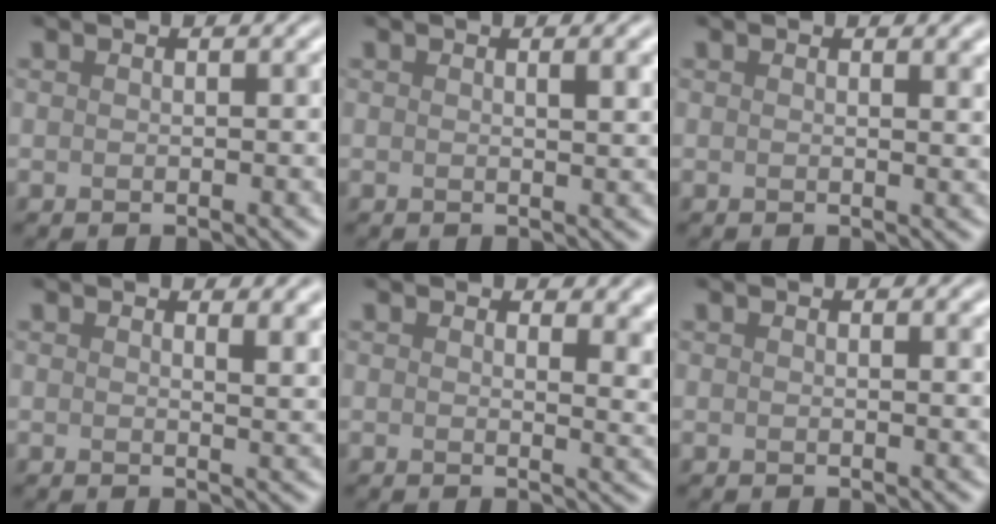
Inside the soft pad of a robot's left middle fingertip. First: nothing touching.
{"total": 1.8, "force": [0.7, 0.4, 1.6], "torque": [-0.017, 0.000, 0.012]}
{"total": 1.5, "force": [0.9, 0.5, 1.1], "torque": [-0.011, -0.002, 0.015]}
{"total": 2.7, "force": [1.5, 1.1, 2.0], "torque": [-0.018, 0.001, 0.022]}
{"total": 4.6, "force": [2.2, 2.5, 3.2], "torque": [-0.017, -0.005, 0.026]}
{"total": 0.7, "force": [0.5, 0.1, 0.5], "torque": [-0.006, -0.001, 0.009]}